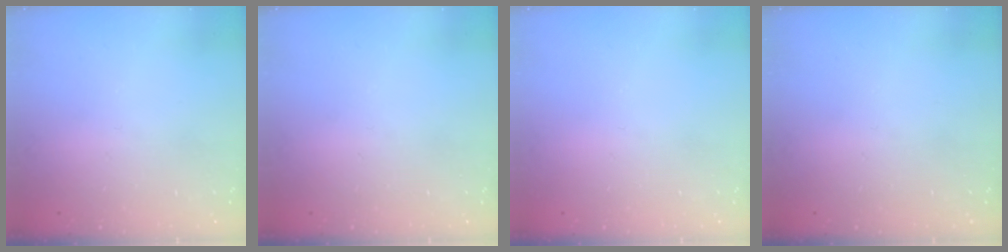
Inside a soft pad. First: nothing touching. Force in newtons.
{"total": 0.0}
{"total": 0.0}
{"total": 0.0}